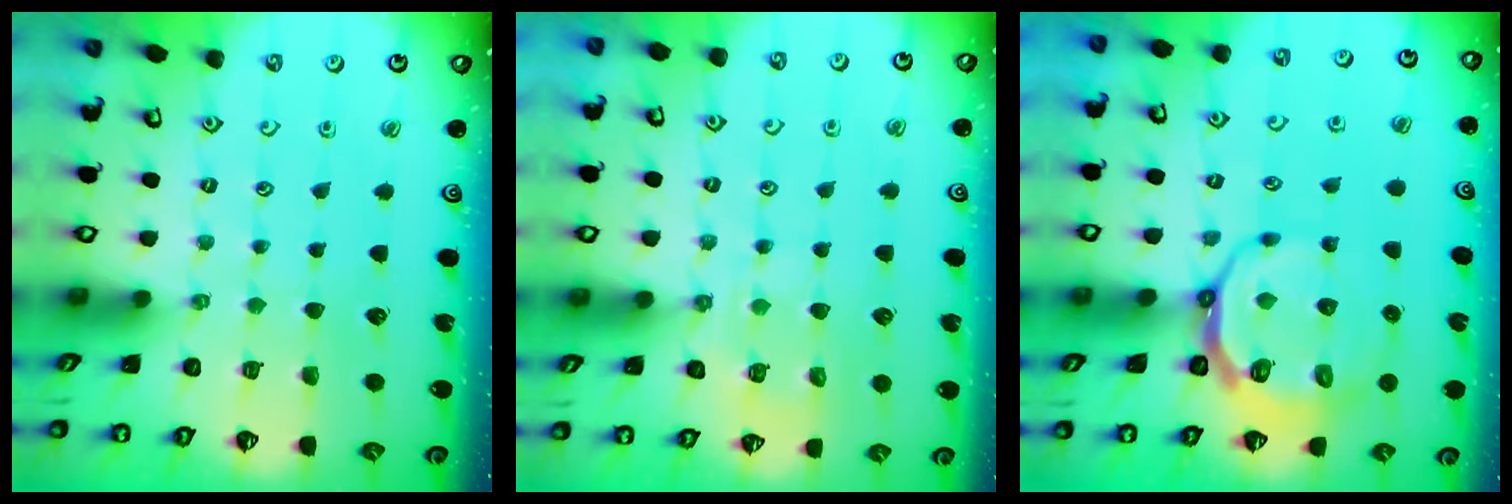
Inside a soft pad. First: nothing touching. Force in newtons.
{"total": 7.8, "press": 7.8, "slide": 0.7}
{"total": 10.8, "press": 10.3, "slide": 3.0}